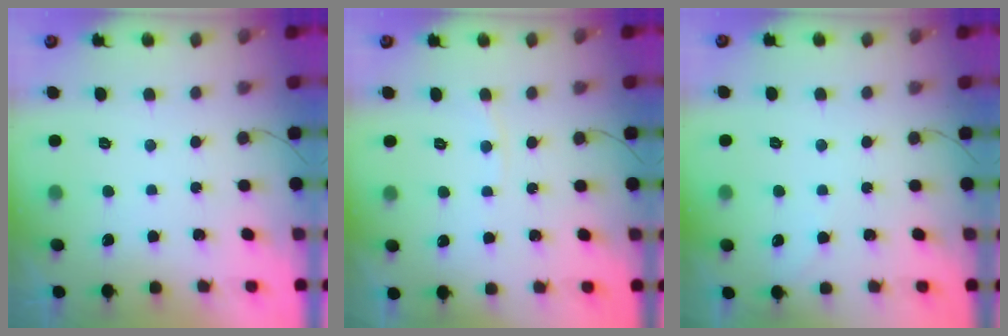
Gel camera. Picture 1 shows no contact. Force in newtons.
{"total": 2.2, "press": 2.2, "slide": 0.3}
{"total": 2.9, "press": 2.9, "slide": 0.4}